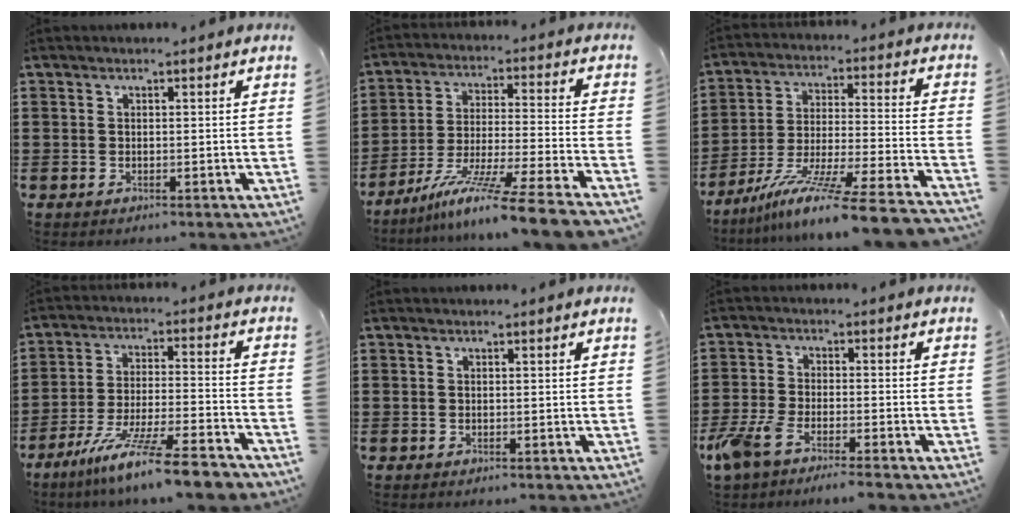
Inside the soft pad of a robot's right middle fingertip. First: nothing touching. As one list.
[{"total": 11.9, "force": [-9.6, -1.0, 6.9], "torque": [-0.124, 0.001, -0.189]}, {"total": 12.4, "force": [-10.3, -0.9, 6.9], "torque": [-0.116, 0.005, -0.199]}, {"total": 11.2, "force": [-9.1, -0.4, 6.4], "torque": [-0.126, -0.001, -0.180]}, {"total": 0.0}, {"total": 5.0, "force": [-4.1, 0.9, 2.8], "torque": [-0.081, -0.012, -0.085]}]